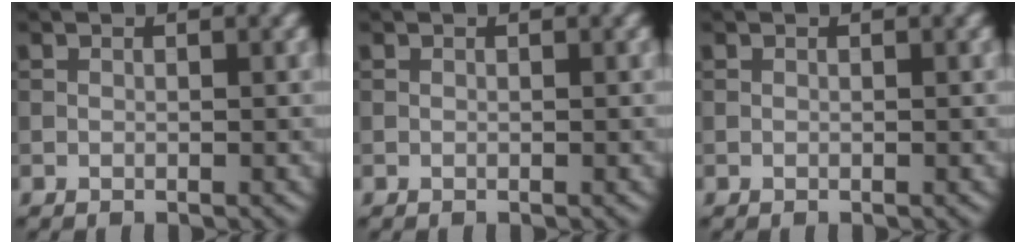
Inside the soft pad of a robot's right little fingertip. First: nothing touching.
{"total": 0.0}
{"total": 0.0}